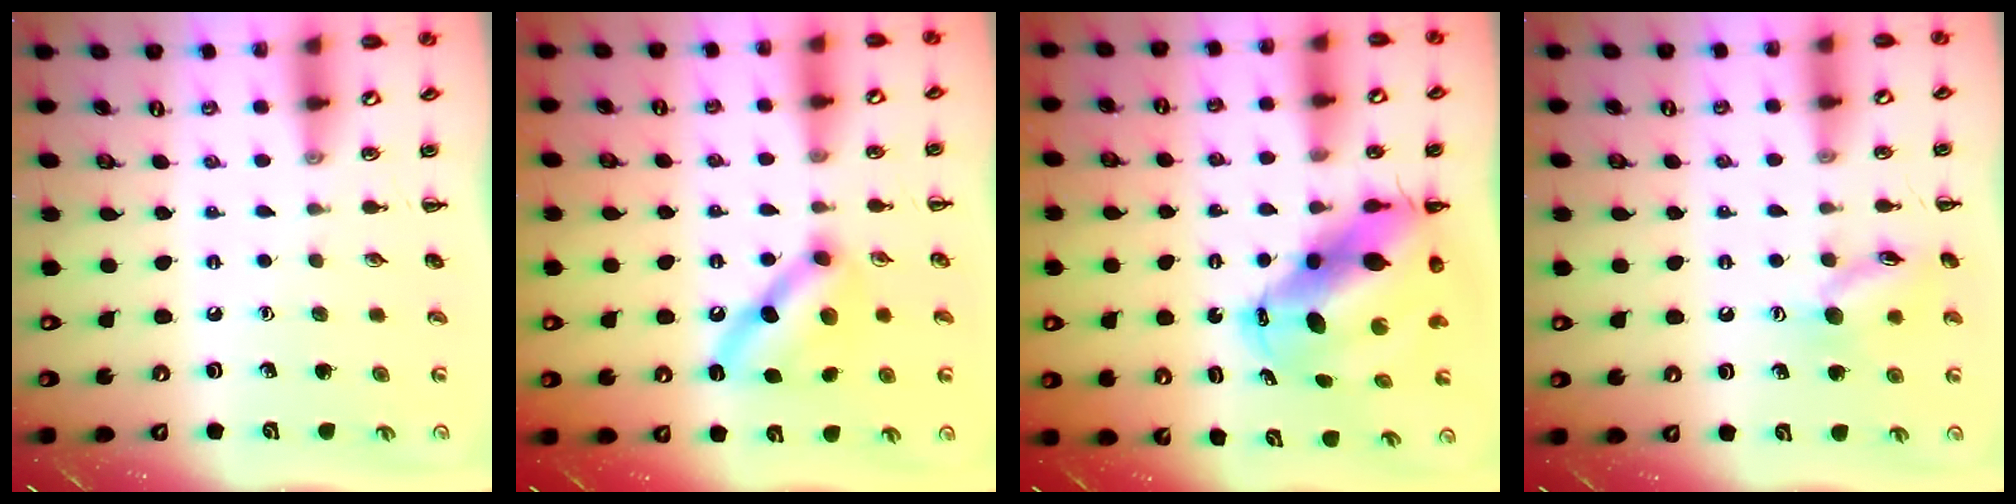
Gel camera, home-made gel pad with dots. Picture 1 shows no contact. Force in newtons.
{"total": 10.7, "press": 10.7, "slide": 0.9}
{"total": 13.1, "press": 12.6, "slide": 3.6}
{"total": 11.2, "press": 11.1, "slide": 0.7}